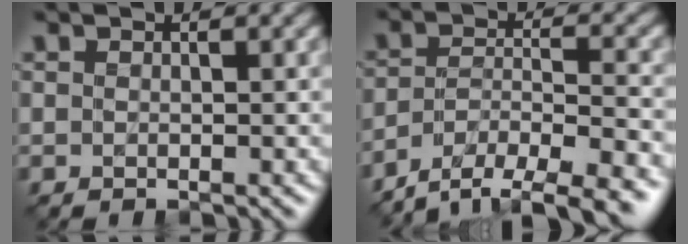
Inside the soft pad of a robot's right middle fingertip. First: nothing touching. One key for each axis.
{"total": 8.2, "fx": -7.0, "fy": 2.3, "fz": 3.7, "tx": -0.060, "ty": -0.015, "tz": -0.113}